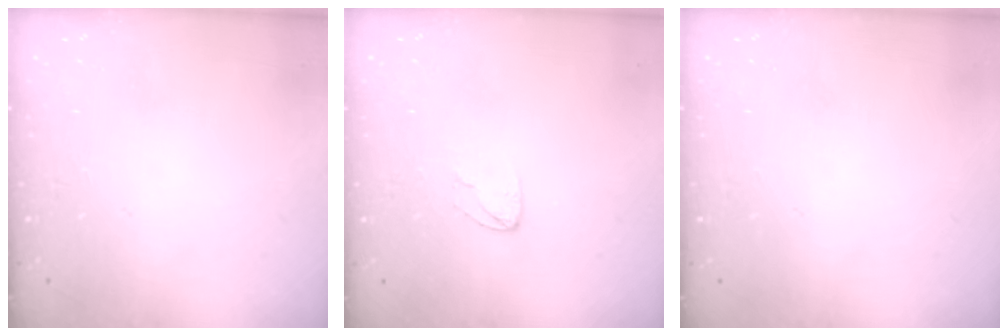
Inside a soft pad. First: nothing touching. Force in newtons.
{"total": 3.3, "press": 3.3, "slide": 0.3}
{"total": 0.0}